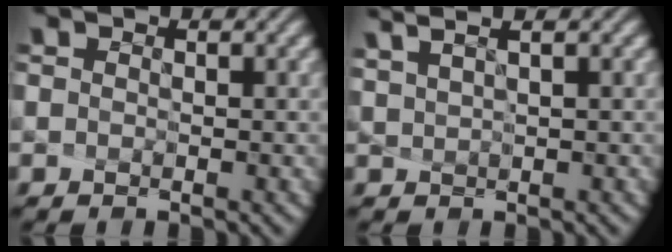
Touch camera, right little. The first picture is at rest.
{"total": 1.7, "force": [0.9, -1.4, -0.2], "torque": [-0.013, -0.009, 0.048]}